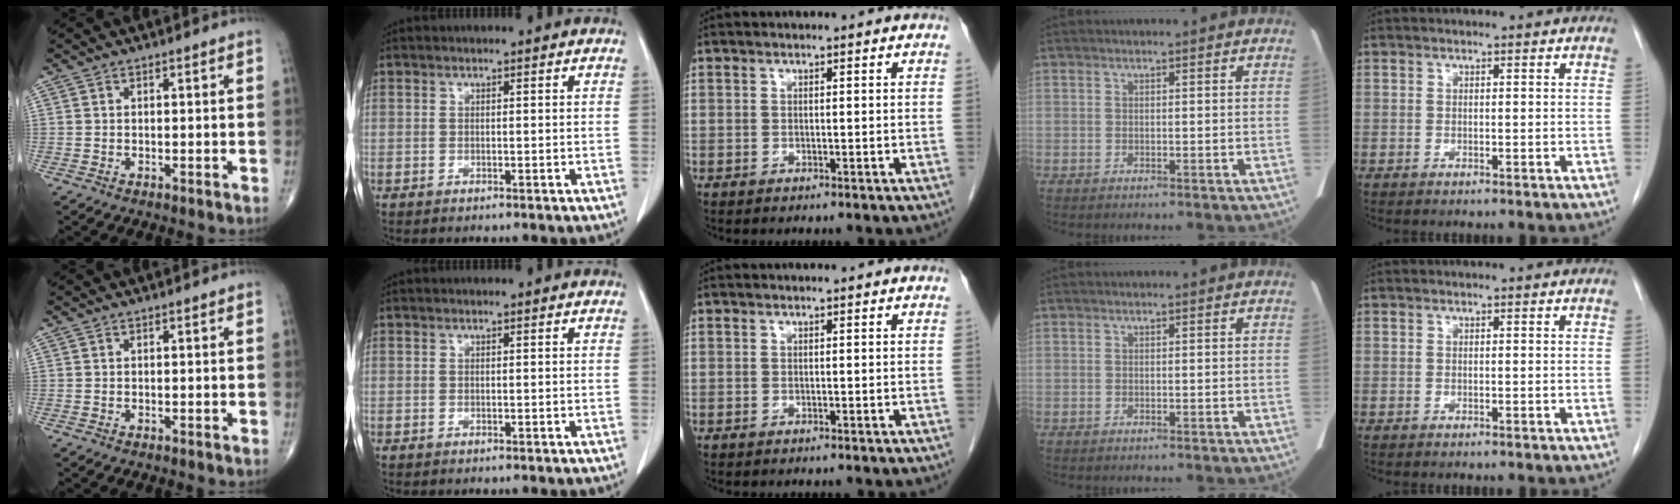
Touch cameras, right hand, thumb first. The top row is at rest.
{}